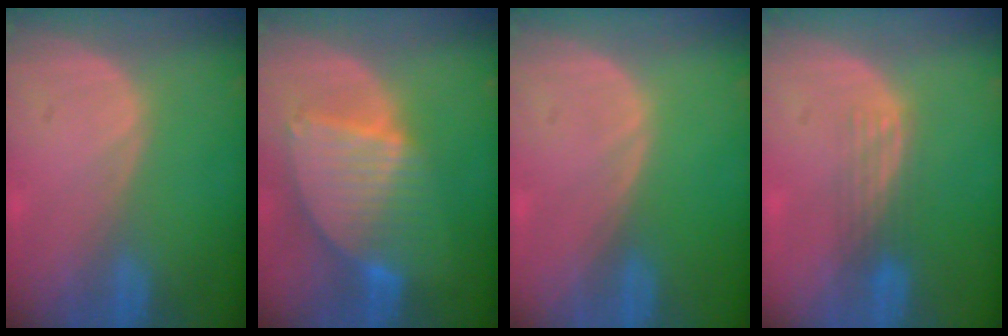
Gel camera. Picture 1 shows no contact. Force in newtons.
{"total": 8.5, "press": 7.5, "slide": 4.0}
{"total": 0.0}
{"total": 2.9, "press": 2.8, "slide": 1.0}